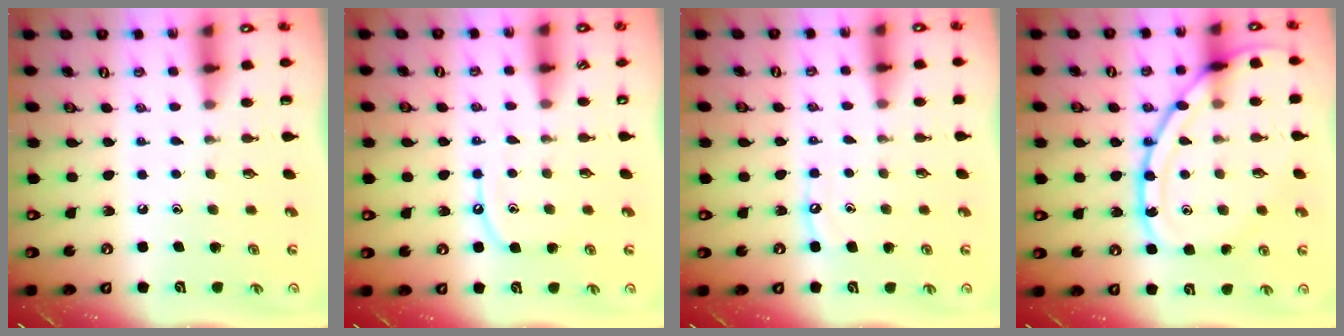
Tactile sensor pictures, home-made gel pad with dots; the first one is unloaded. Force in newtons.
{"total": 7.2, "press": 7.2, "slide": 0.8}
{"total": 4.9, "press": 4.9, "slide": 0.5}
{"total": 16.3, "press": 16.2, "slide": 1.0}